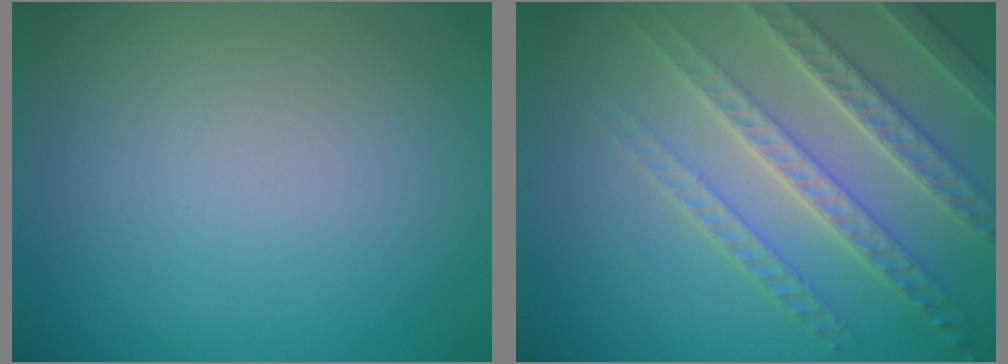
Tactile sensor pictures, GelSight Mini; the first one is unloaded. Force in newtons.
{"total": 5.2, "press": 4.6, "slide": 2.4}